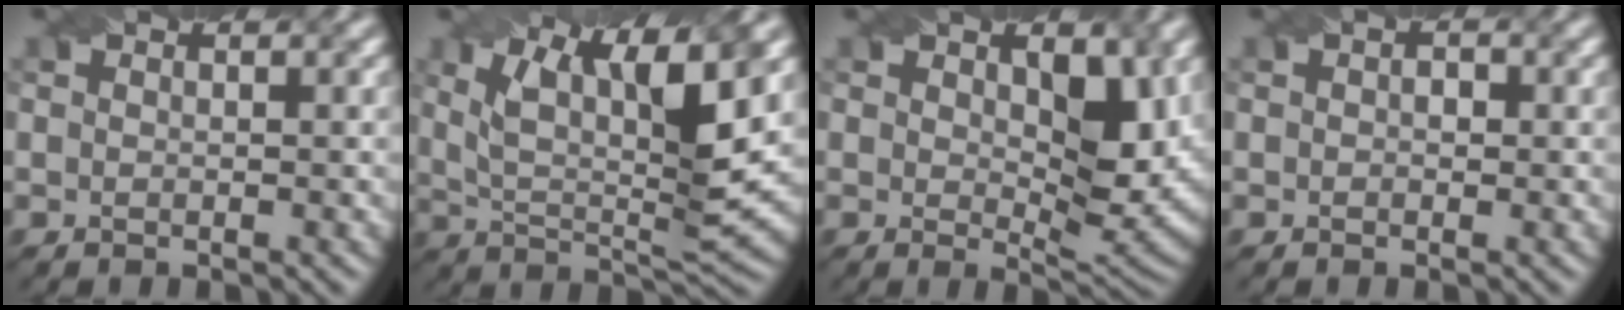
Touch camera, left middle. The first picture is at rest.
{"total": 9.6, "force": [3.5, 3.1, 8.4], "torque": [-0.156, -0.004, 0.064]}
{"total": 6.2, "force": [1.5, 2.9, 5.2], "torque": [-0.082, -0.016, 0.031]}
{"total": 1.0, "force": [0.1, 0.7, 0.7], "torque": [-0.012, 0.000, -0.004]}